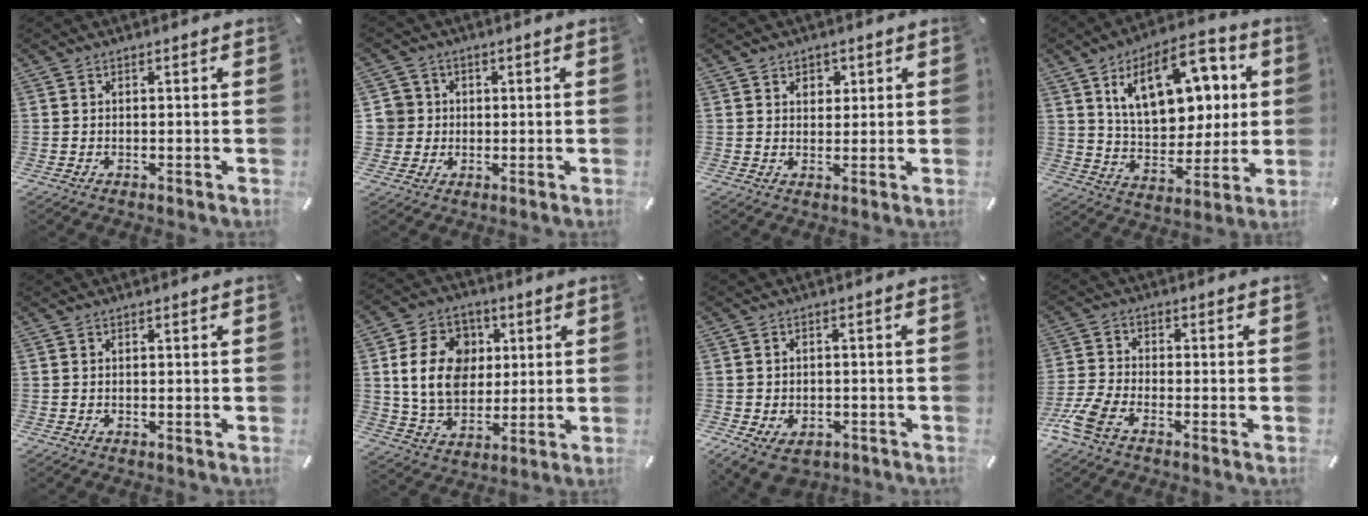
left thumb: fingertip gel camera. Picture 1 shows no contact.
{"total": 5.9, "force": [0.9, 5.9, 0.4], "torque": [-0.023, 0.005, 0.019]}
{"total": 2.7, "force": [1.3, 2.3, 0.7], "torque": [0.007, -0.005, 0.017]}
{"total": 18.9, "force": [8.3, 11.2, 12.8], "torque": [-0.197, -0.027, 0.143]}
{"total": 0.0}
{"total": 15.4, "force": [2.4, 12.3, 8.9], "torque": [-0.174, 0.011, 0.044]}
{"total": 6.4, "force": [-3.2, 4.2, 3.6], "torque": [-0.077, 0.013, -0.057]}
{"total": 7.1, "force": [-4.2, 3.1, 4.8], "torque": [-0.133, -0.006, -0.085]}